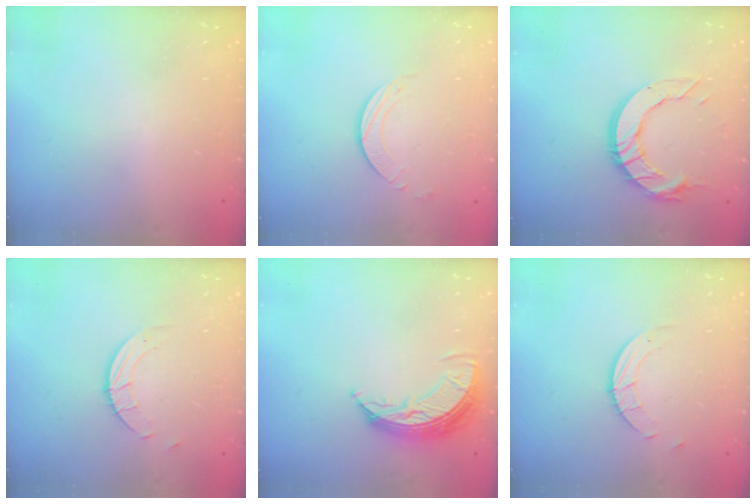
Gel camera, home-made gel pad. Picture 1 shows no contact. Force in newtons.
{"total": 2.0, "press": 1.9, "slide": 0.3}
{"total": 13.0, "press": 12.9, "slide": 1.2}
{"total": 2.5, "press": 2.5, "slide": 0.2}
{"total": 8.9, "press": 8.9, "slide": 0.5}
{"total": 2.5, "press": 2.5, "slide": 0.2}